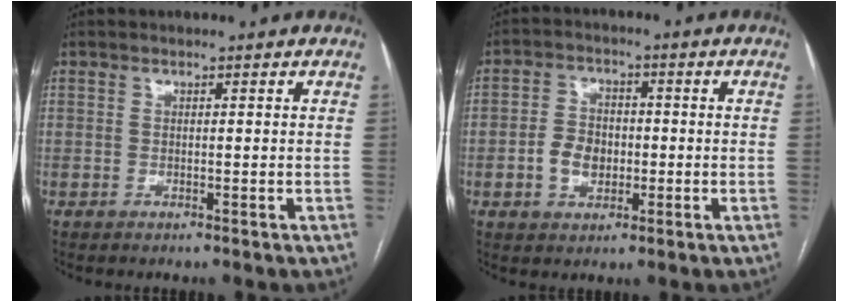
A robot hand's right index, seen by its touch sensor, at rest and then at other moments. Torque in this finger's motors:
{"motor_torque": [0.27, 0.05, 0.17, 0.02]}